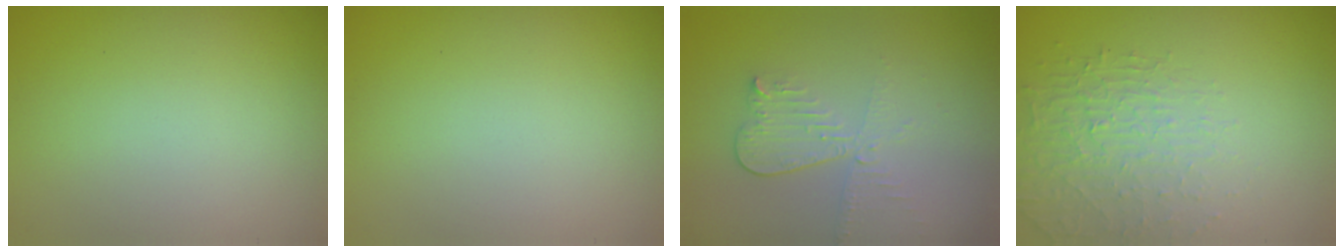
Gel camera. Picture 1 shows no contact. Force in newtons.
{"total": 0.0}
{"total": 3.0, "press": 2.6, "slide": 1.5}
{"total": 1.9, "press": 1.4, "slide": 1.3}